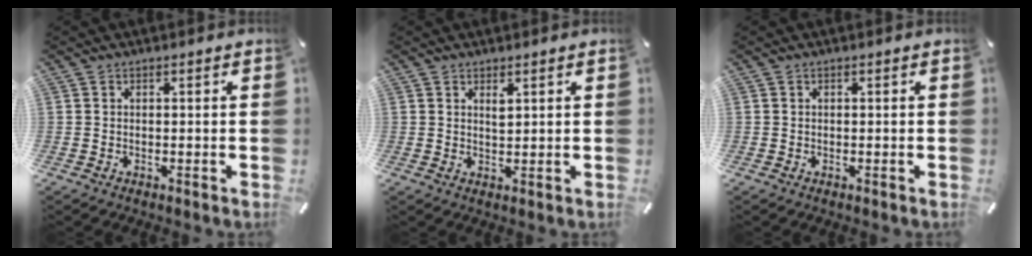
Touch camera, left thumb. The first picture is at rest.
{"total": 1.7, "force": [1.1, 0.7, 1.1], "torque": [-0.017, -0.003, 0.018]}
{"total": 0.0}